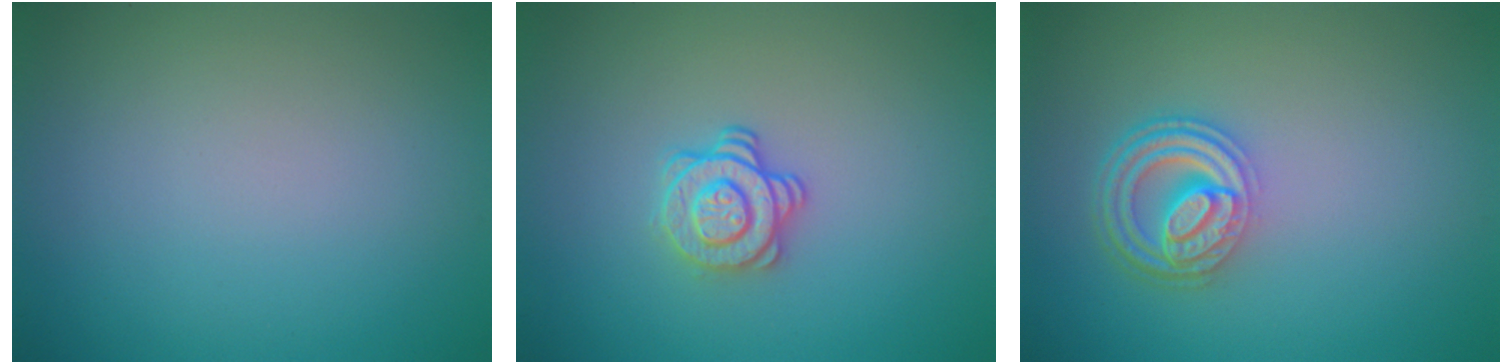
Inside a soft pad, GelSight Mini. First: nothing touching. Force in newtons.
{"total": 2.4, "press": 2.0, "slide": 1.4}
{"total": 4.7, "press": 3.5, "slide": 3.1}